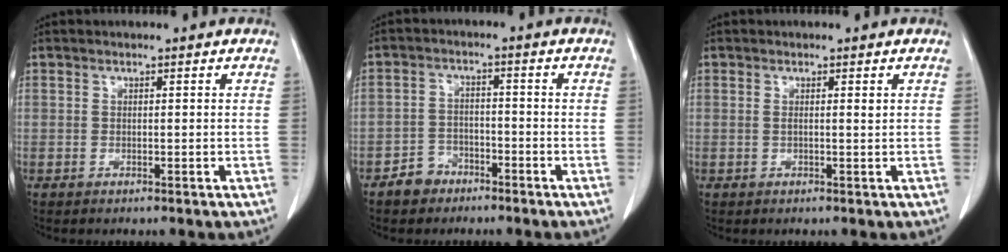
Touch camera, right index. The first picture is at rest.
{"total": 4.2, "force": [-2.9, 3.0, 0.5], "torque": [-0.008, 0.013, -0.049]}
{"total": 1.1, "force": [0.4, 0.0, 1.0], "torque": [-0.019, 0.003, 0.010]}